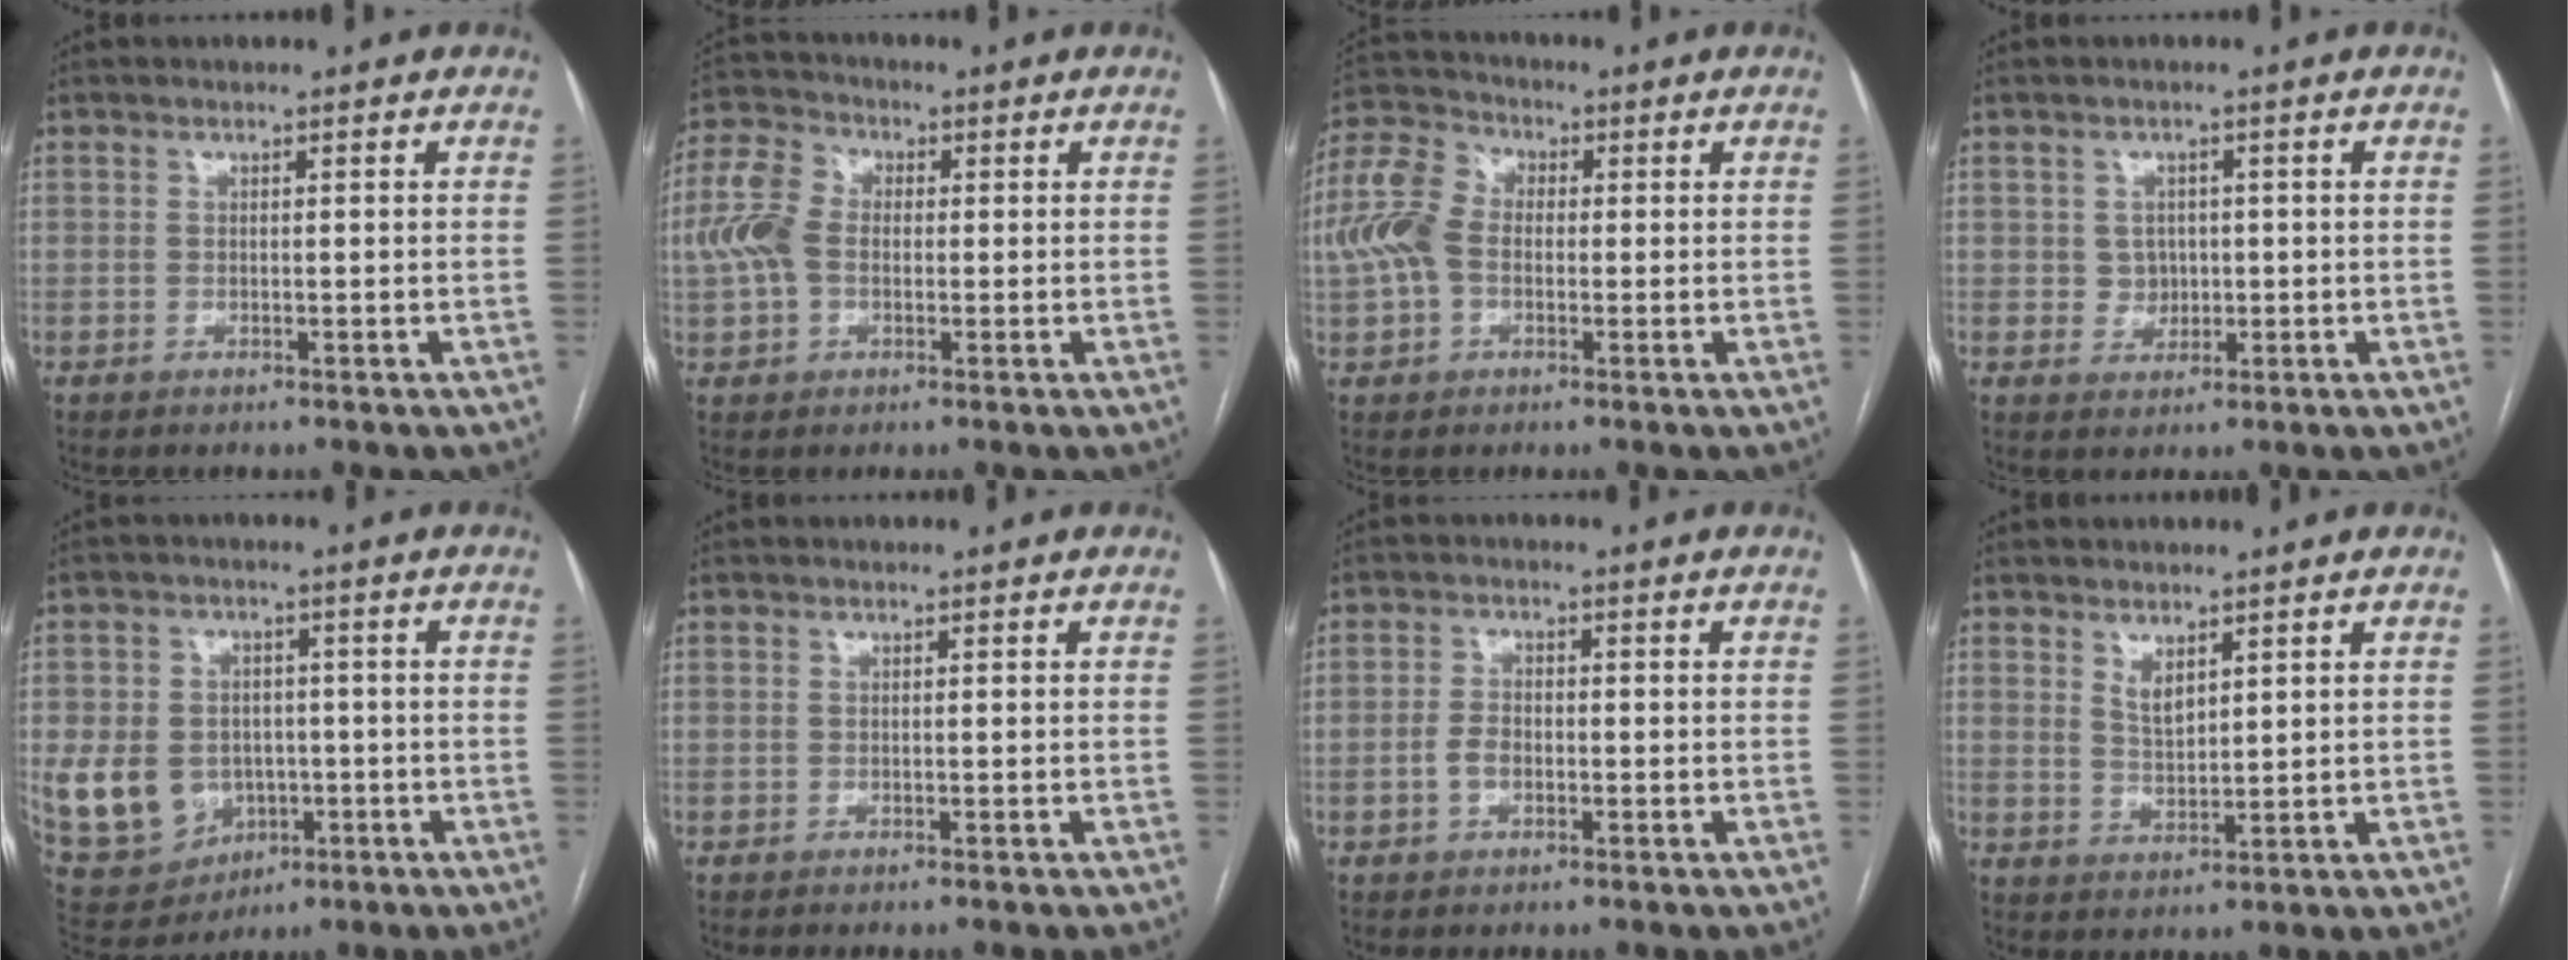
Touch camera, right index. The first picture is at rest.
{"total": 7.7, "force": [0.0, 5.5, 5.5], "torque": [-0.143, 0.026, -0.004]}
{"total": 8.8, "force": [-0.3, 6.2, 6.2], "torque": [-0.160, 0.034, -0.012]}
{"total": 3.0, "force": [0.2, 2.8, 0.8], "torque": [-0.006, 0.005, 0.007]}
{"total": 12.2, "force": [-2.1, 10.3, 6.1], "torque": [-0.140, 0.017, -0.013]}
{"total": 0.6, "force": [-0.5, -0.1, 0.3], "torque": [-0.004, 0.000, -0.008]}
{"total": 2.9, "force": [-0.9, 1.8, 2.1], "torque": [-0.042, 0.009, -0.016]}
{"total": 2.9, "force": [1.9, 1.1, 1.9], "torque": [-0.038, -0.008, 0.045]}